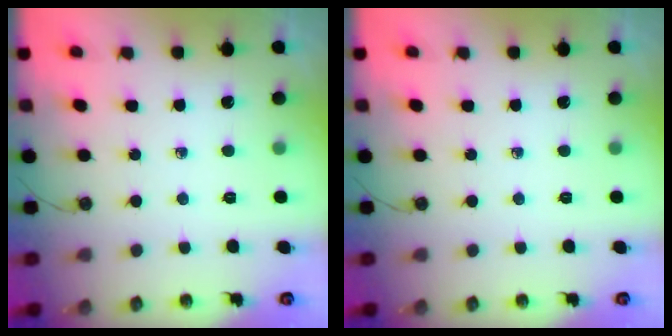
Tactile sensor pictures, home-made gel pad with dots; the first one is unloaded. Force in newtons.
{"total": 0.0}